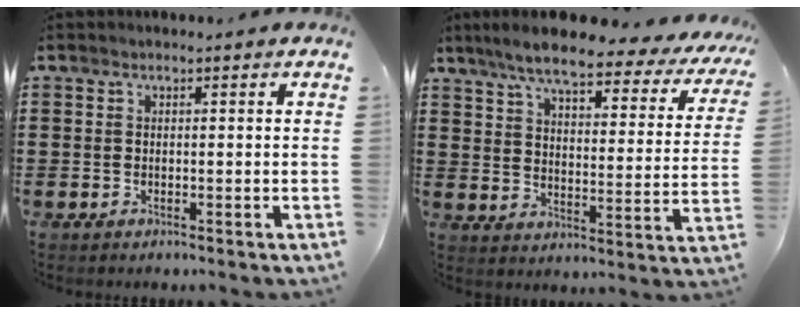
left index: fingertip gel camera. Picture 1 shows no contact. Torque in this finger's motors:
{"motor_torque": [1.79, -0.36, 0.51, 0.21]}